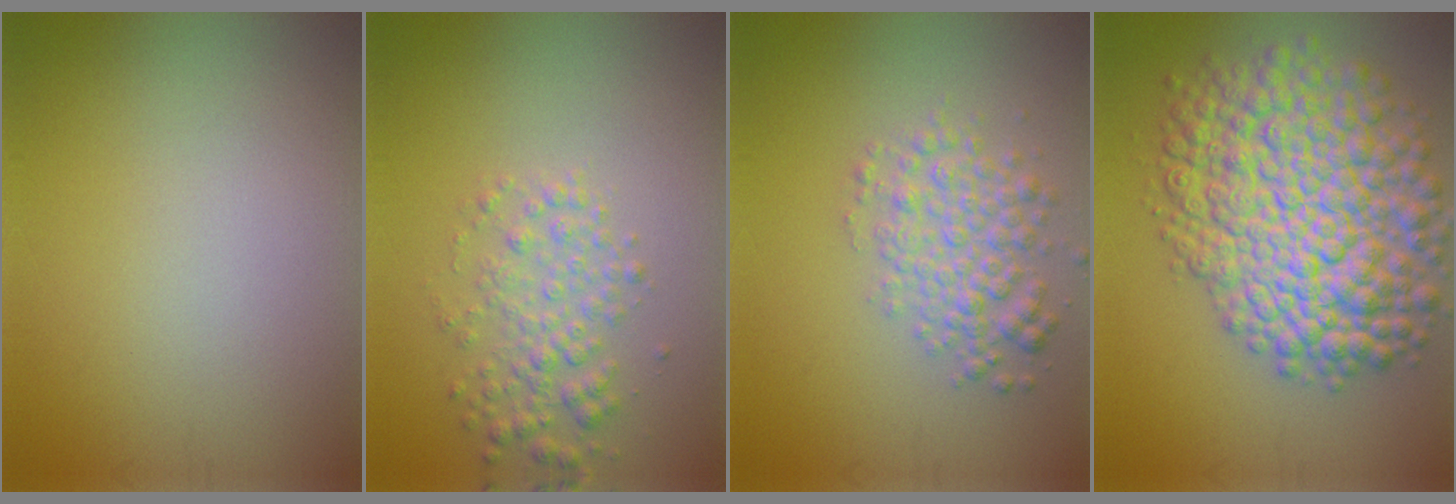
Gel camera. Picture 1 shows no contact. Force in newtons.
{"total": 2.9, "press": 2.9, "slide": 0.1}
{"total": 3.6, "press": 3.6, "slide": 0.1}
{"total": 11.8, "press": 11.8, "slide": 0.4}